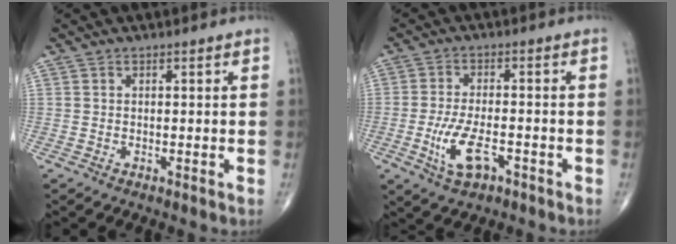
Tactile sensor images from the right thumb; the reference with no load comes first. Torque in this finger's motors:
{"motor_torque": [3.81, 1.19, 1.00, -0.10, 0.23]}